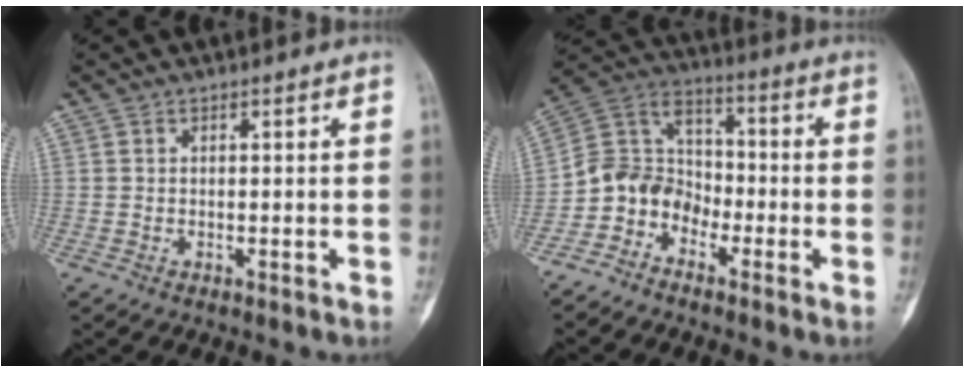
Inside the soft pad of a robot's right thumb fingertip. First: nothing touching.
{"total": 9.4, "force": [-4.8, 7.4, 3.2], "torque": [-0.038, 0.071, -0.109]}